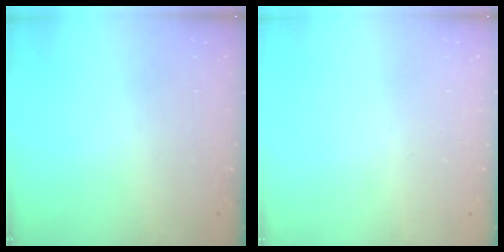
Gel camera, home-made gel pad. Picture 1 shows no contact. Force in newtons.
{"total": 0.0}